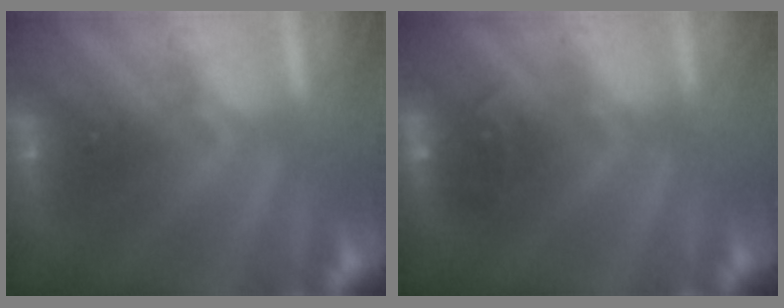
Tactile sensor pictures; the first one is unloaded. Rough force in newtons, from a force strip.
{"total": 2.5}